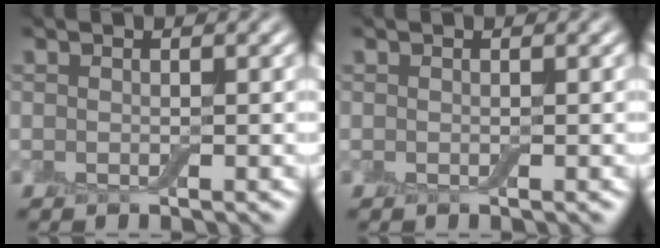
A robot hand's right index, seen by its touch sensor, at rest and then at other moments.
{"total": 0.0}